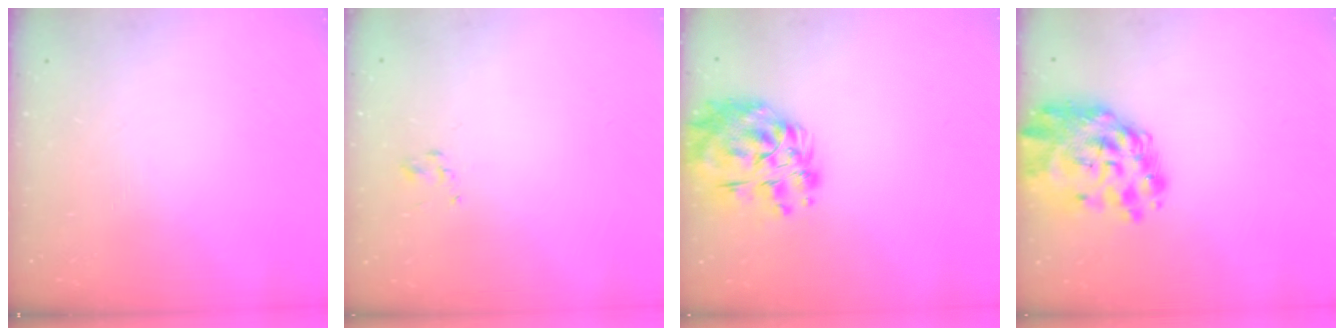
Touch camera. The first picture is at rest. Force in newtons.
{"total": 2.6, "press": 2.5, "slide": 0.7}
{"total": 14.4, "press": 13.9, "slide": 3.6}
{"total": 13.4, "press": 12.6, "slide": 4.3}